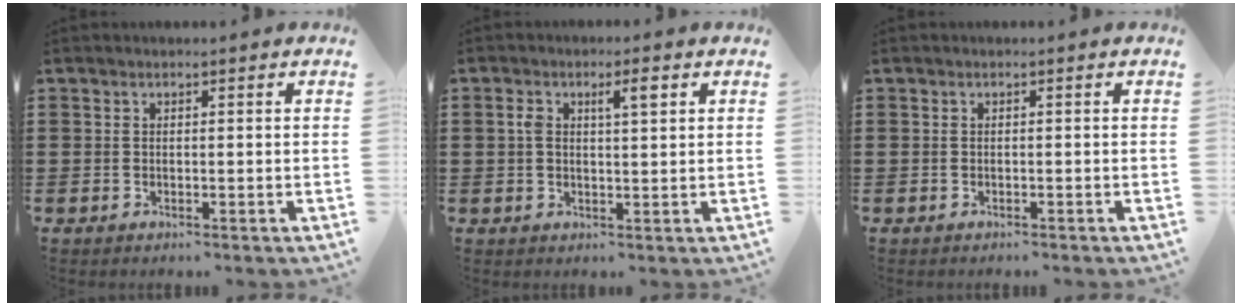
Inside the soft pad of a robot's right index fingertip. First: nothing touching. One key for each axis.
{"total": 3.5, "fx": 1.2, "fy": 1.0, "fz": 3.1, "tx": -0.048, "ty": 0.001, "tz": 0.014}
{"total": 0.0}